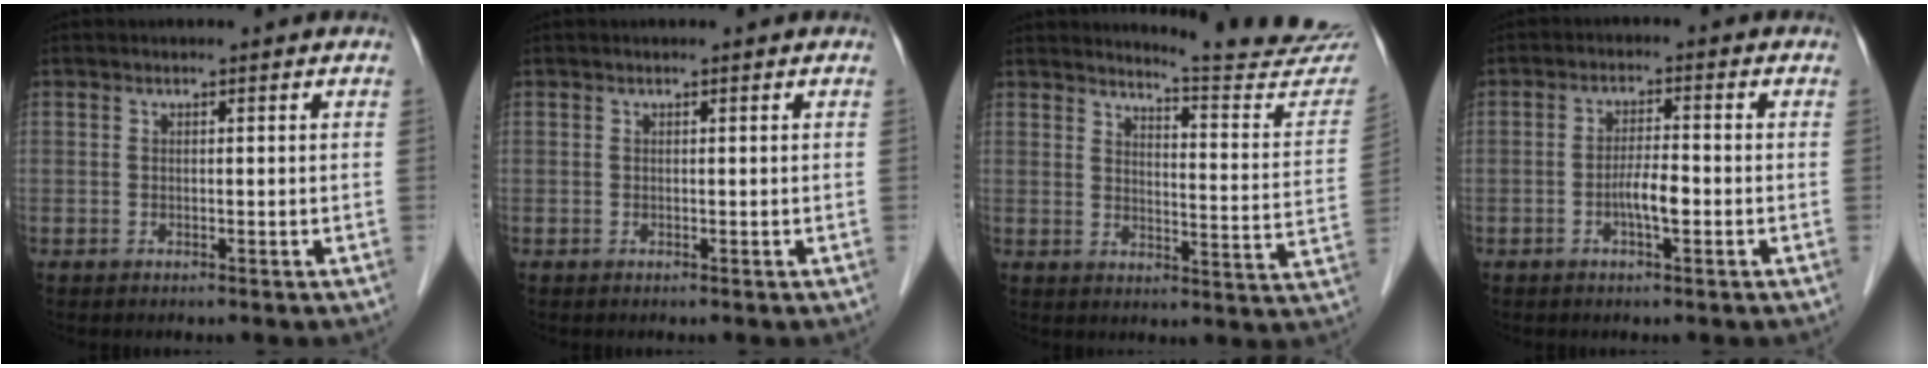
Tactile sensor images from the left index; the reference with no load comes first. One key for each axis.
{"total": 0.0}
{"total": 16.2, "fx": 16.0, "fy": -0.6, "fz": 2.7, "tx": -0.031, "ty": -0.121, "tz": 0.175}
{"total": 3.6, "fx": -1.3, "fy": 0.6, "fz": 3.3, "tx": -0.065, "ty": 0.001, "tz": -0.025}